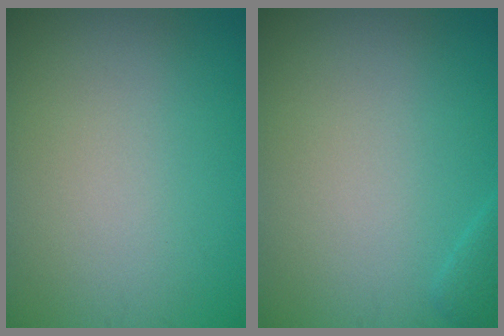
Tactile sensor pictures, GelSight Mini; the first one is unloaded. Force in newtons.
{"total": 0.9, "press": 0.9, "slide": 0.1}